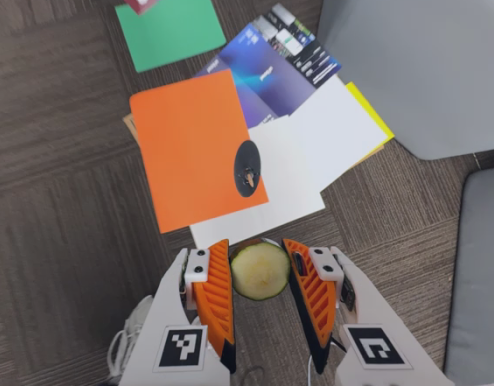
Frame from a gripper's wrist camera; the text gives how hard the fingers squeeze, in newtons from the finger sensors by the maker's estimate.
{"total": 11.0, "left": 11.3, "right": 10.6}